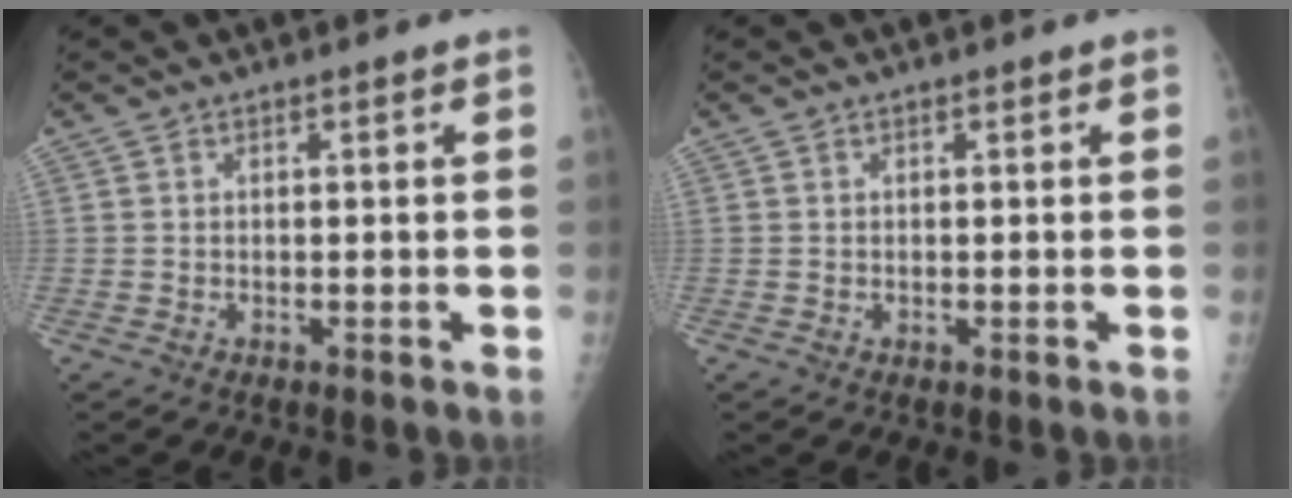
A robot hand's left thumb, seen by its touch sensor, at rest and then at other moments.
{"total": 0.0}